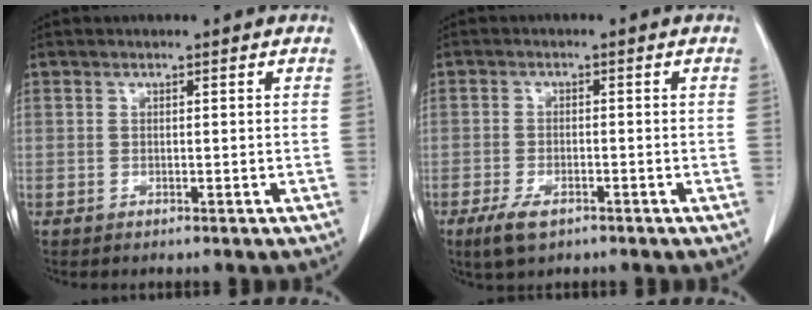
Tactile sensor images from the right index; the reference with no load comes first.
{"total": 4.2, "force": [-2.6, 1.7, 2.8], "torque": [-0.060, -0.005, -0.043]}